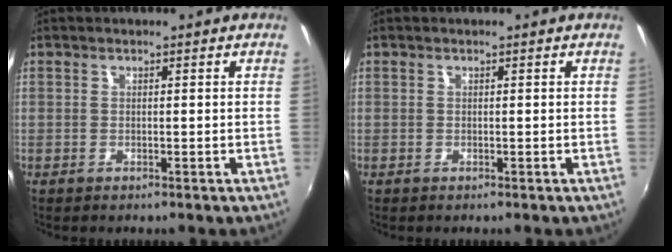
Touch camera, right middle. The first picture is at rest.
{"total": 0.0}